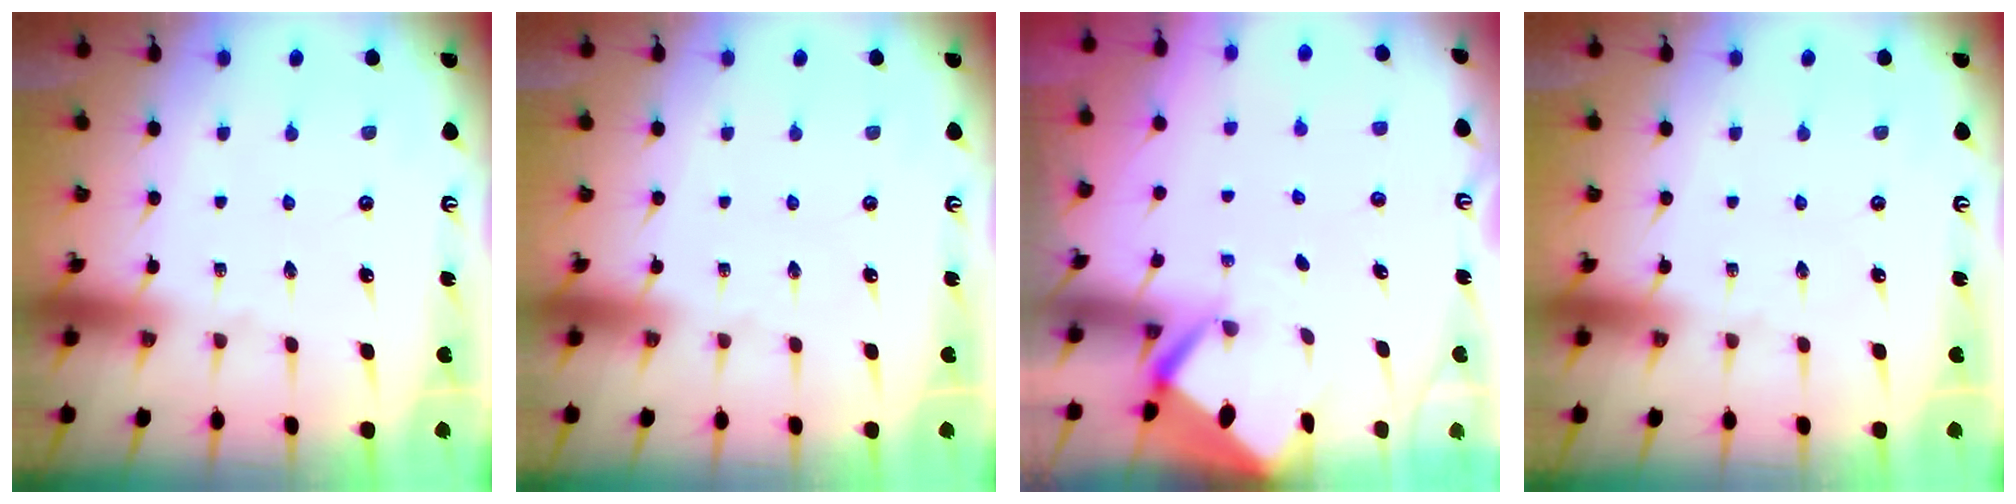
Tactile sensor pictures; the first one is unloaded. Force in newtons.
{"total": 0.0}
{"total": 2.8, "press": 2.8, "slide": 0.2}
{"total": 0.0}